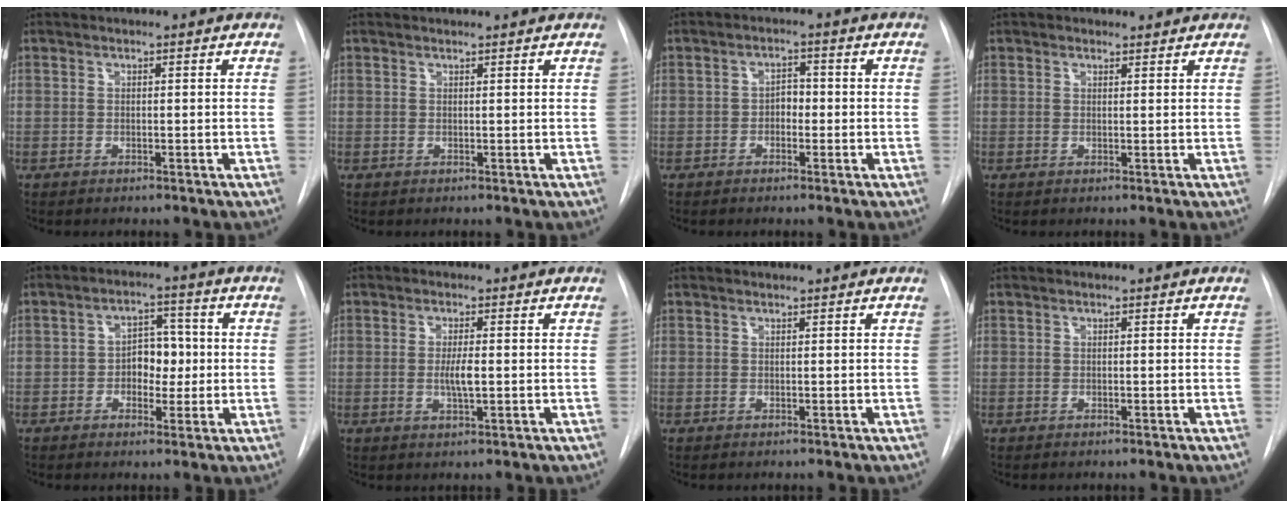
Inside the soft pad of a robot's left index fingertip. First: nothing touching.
{"total": 1.2, "force": [1.1, 0.1, 0.3], "torque": [-0.006, 0.008, 0.010]}
{"total": 2.5, "force": [-1.3, 1.6, 1.5], "torque": [-0.015, 0.003, -0.026]}
{"total": 0.9, "force": [0.6, 0.7, 0.1], "torque": [-0.002, 0.003, 0.003]}
{"total": 5.5, "force": [-1.1, 3.7, 3.9], "torque": [-0.053, 0.011, -0.020]}
{"total": 3.0, "force": [-0.9, 0.5, 2.9], "torque": [-0.054, -0.009, -0.016]}
{"total": 0.0}
{"total": 0.0}